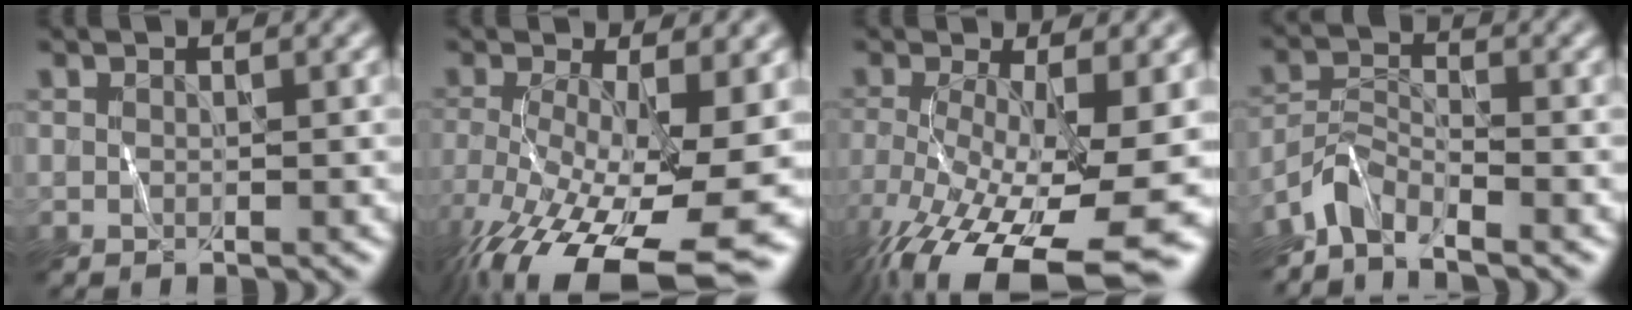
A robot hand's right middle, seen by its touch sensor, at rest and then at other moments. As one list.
[{"total": 14.6, "force": [-6.0, 5.7, 12.0], "torque": [-0.222, -0.031, -0.092]}, {"total": 14.3, "force": [-6.0, 5.6, 11.7], "torque": [-0.219, -0.036, -0.091]}, {"total": 3.2, "force": [-3.0, 0.8, 1.0], "torque": [-0.020, 0.006, -0.069]}]